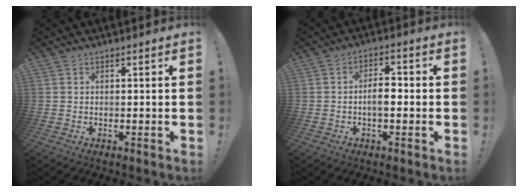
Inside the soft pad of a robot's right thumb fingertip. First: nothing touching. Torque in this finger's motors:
{"motor_torque": [-0.03, 0.21, 0.37, -0.34, 0.02]}